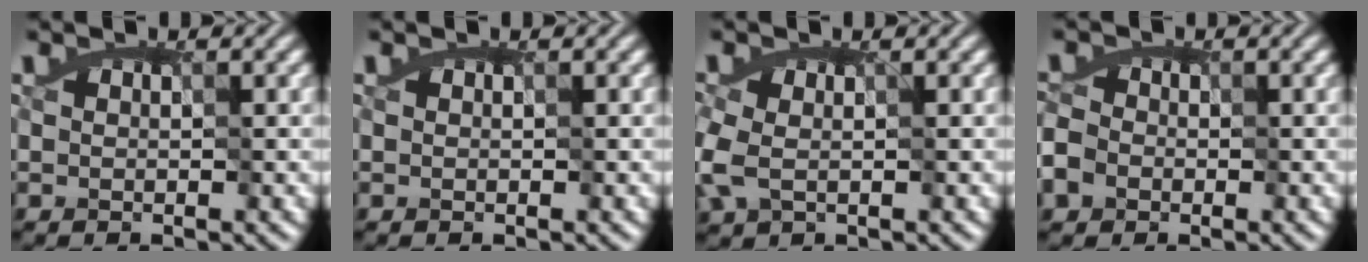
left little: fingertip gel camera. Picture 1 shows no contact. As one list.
[{"total": 0.0}, {"total": 2.6, "force": [-0.6, 1.7, 1.8], "torque": [-0.055, -0.001, -0.009]}, {"total": 2.4, "force": [-0.7, 2.2, 0.8], "torque": [-0.023, 0.004, -0.013]}]